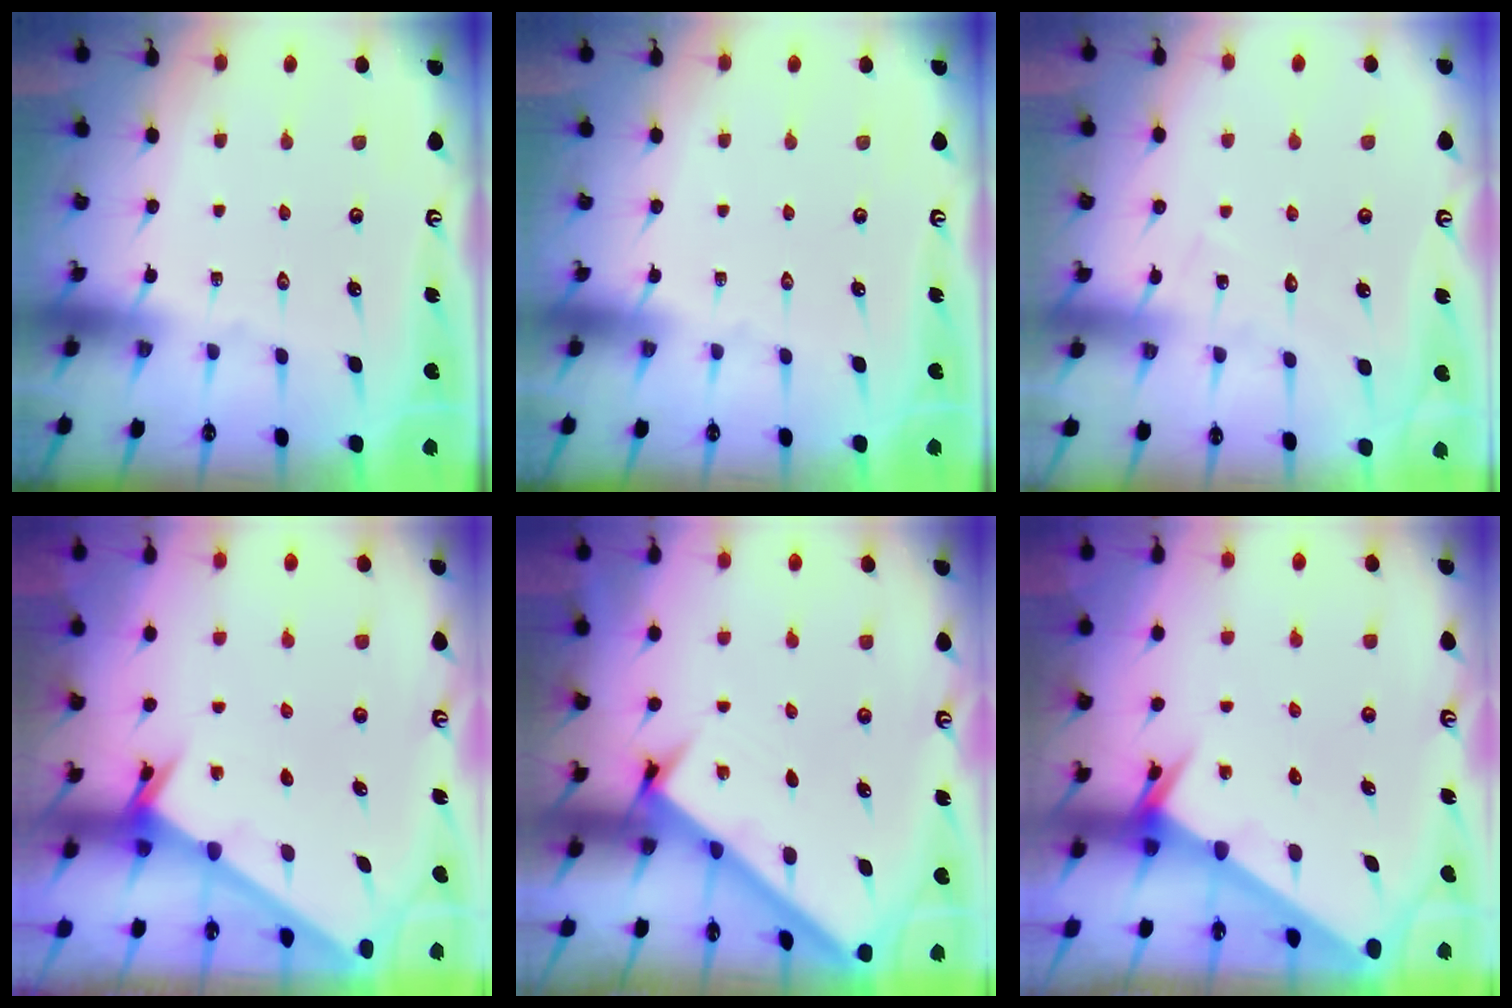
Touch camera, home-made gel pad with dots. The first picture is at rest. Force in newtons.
{"total": 0.0}
{"total": 6.1, "press": 6.1, "slide": 0.4}
{"total": 2.5, "press": 2.5, "slide": 0.2}
{"total": 2.9, "press": 2.9, "slide": 0.3}
{"total": 2.6, "press": 2.6, "slide": 0.1}